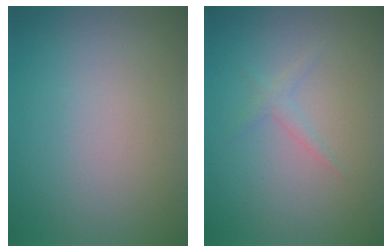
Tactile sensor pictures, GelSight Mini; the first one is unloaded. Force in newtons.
{"total": 1.1, "press": 1.1, "slide": 0.0}